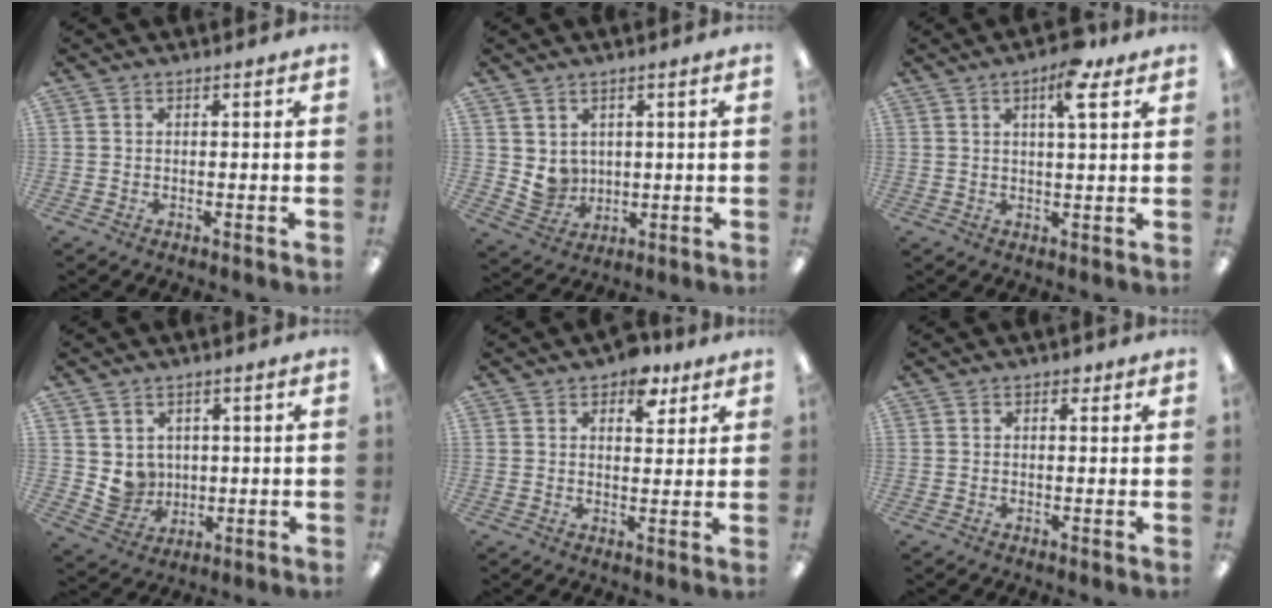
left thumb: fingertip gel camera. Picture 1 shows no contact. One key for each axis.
{"total": 5.4, "fx": 2.7, "fy": 4.6, "fz": 0.9, "tx": -0.018, "ty": -0.015, "tz": 0.057}
{"total": 8.3, "fx": 4.7, "fy": 2.5, "fz": 6.4, "tx": -0.097, "ty": -0.012, "tz": 0.073}
{"total": 6.0, "fx": 2.6, "fy": 5.3, "fz": 0.6, "tx": -0.018, "ty": -0.013, "tz": 0.057}
{"total": 6.8, "fx": 4.6, "fy": 3.8, "fz": 3.4, "tx": -0.031, "ty": -0.020, "tz": 0.075}
{"total": 1.7, "fx": 0.9, "fy": 1.1, "fz": 0.8, "tx": -0.001, "ty": -0.003, "tz": 0.013}